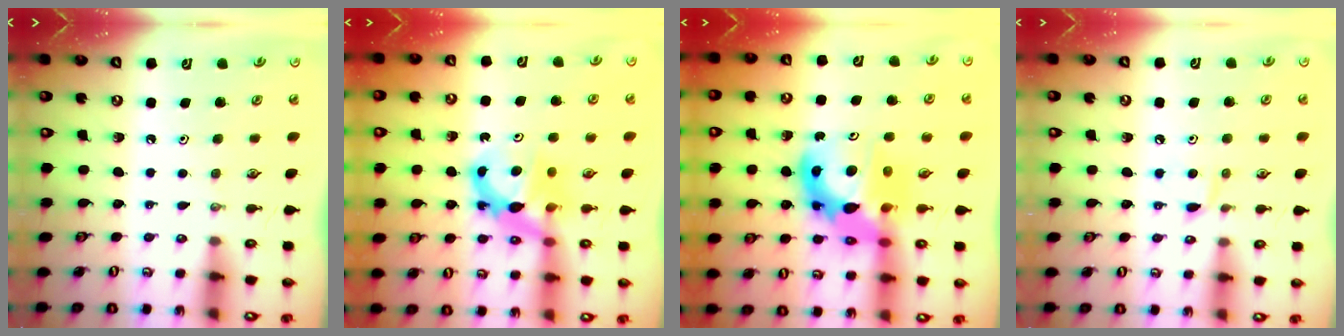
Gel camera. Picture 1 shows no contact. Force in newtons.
{"total": 7.9, "press": 7.9, "slide": 0.4}
{"total": 13.7, "press": 13.6, "slide": 1.1}
{"total": 6.2, "press": 6.2, "slide": 0.8}